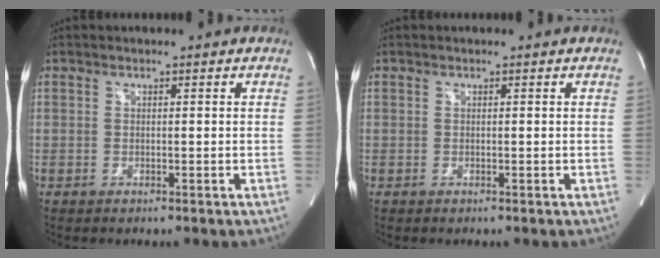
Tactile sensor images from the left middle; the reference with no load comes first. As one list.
[{"total": 0.0}]